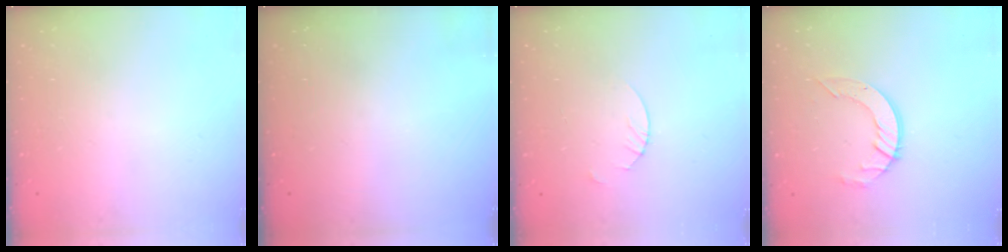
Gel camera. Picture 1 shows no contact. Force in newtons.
{"total": 0.0}
{"total": 1.8, "press": 1.8, "slide": 0.2}
{"total": 8.7, "press": 8.6, "slide": 0.8}